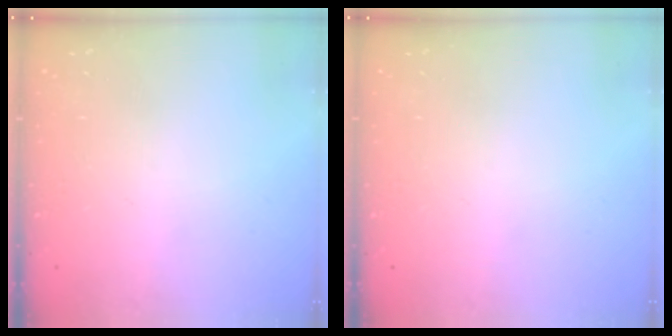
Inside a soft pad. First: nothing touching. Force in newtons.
{"total": 0.0}